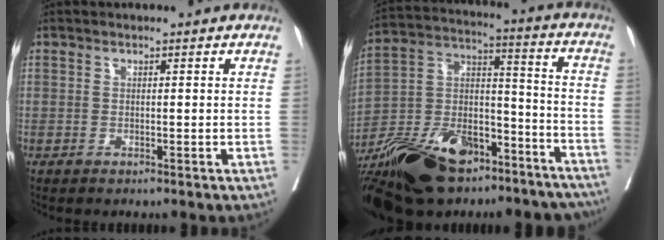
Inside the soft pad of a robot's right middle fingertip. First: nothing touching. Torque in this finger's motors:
{"motor_torque": [1.07, -1.07, 0.70, 0.21]}